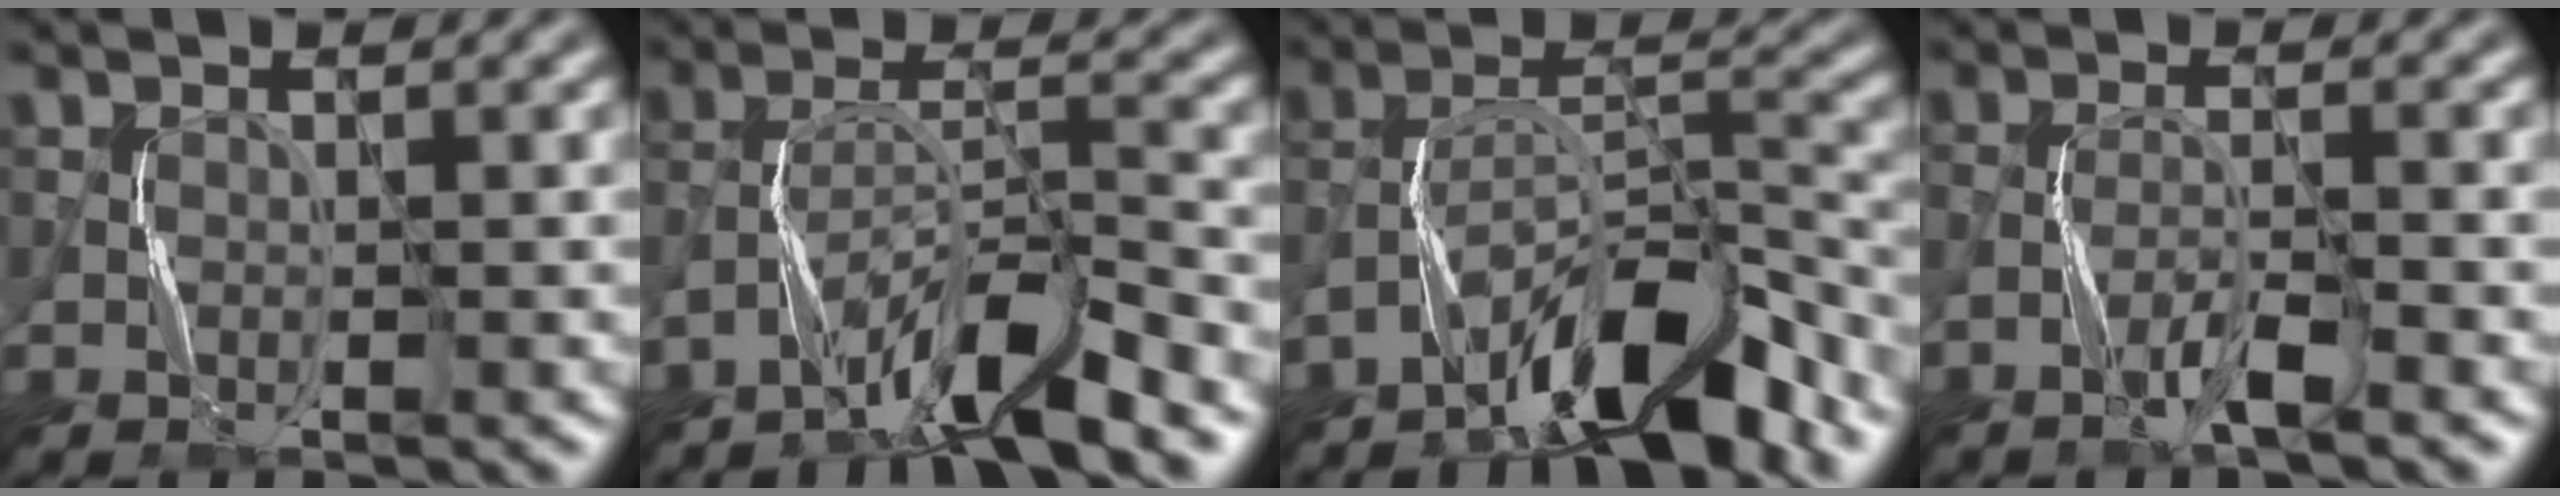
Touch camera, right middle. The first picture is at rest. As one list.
[{"total": 6.7, "force": [-5.2, 0.8, 4.1], "torque": [-0.072, 0.006, -0.098]}, {"total": 8.5, "force": [-6.5, 2.0, 5.1], "torque": [-0.085, 0.011, -0.116]}, {"total": 2.7, "force": [-1.7, 0.2, 2.1], "torque": [-0.043, 0.006, -0.040]}]